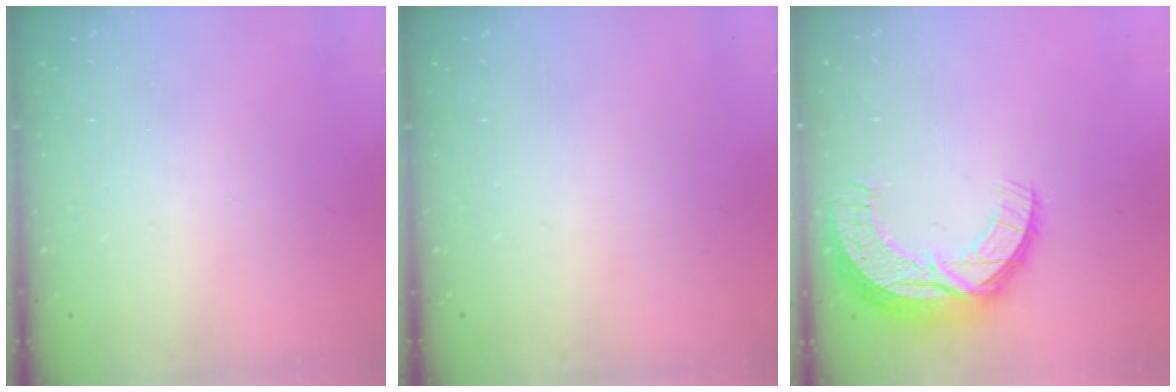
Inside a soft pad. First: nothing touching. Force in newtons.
{"total": 0.0}
{"total": 12.5, "press": 12.5, "slide": 0.7}